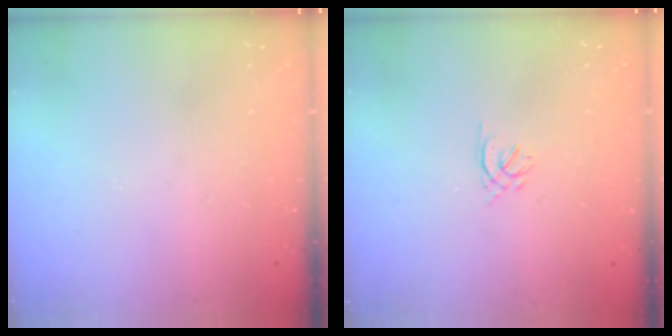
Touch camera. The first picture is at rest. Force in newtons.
{"total": 1.6, "press": 1.5, "slide": 0.5}